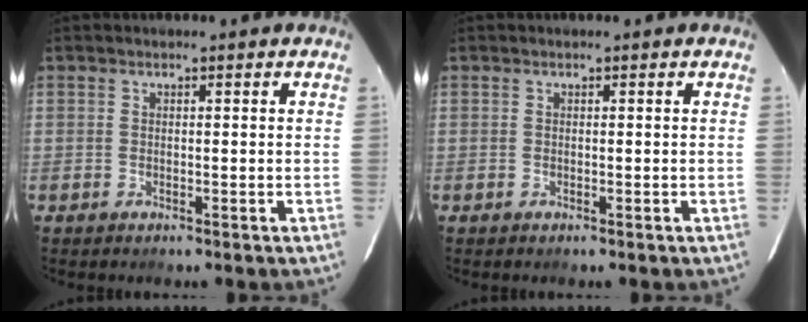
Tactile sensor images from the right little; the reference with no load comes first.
{"total": 0.0}